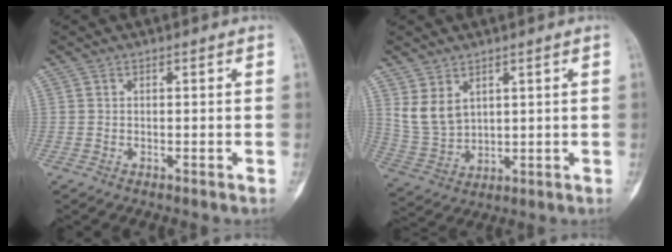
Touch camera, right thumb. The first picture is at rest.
{"total": 7.0, "force": [3.2, 4.6, 4.1], "torque": [-0.070, -0.017, 0.084]}